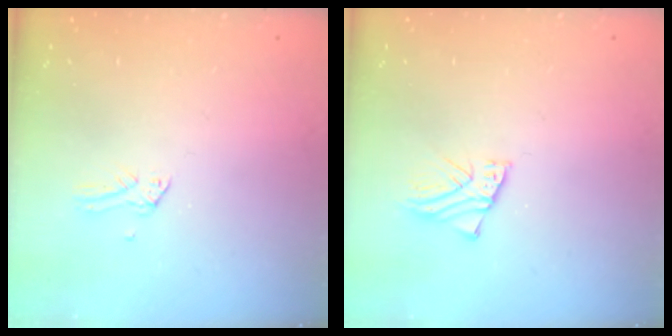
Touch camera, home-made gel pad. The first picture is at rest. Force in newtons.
{"total": 1.7, "press": 1.7, "slide": 0.1}